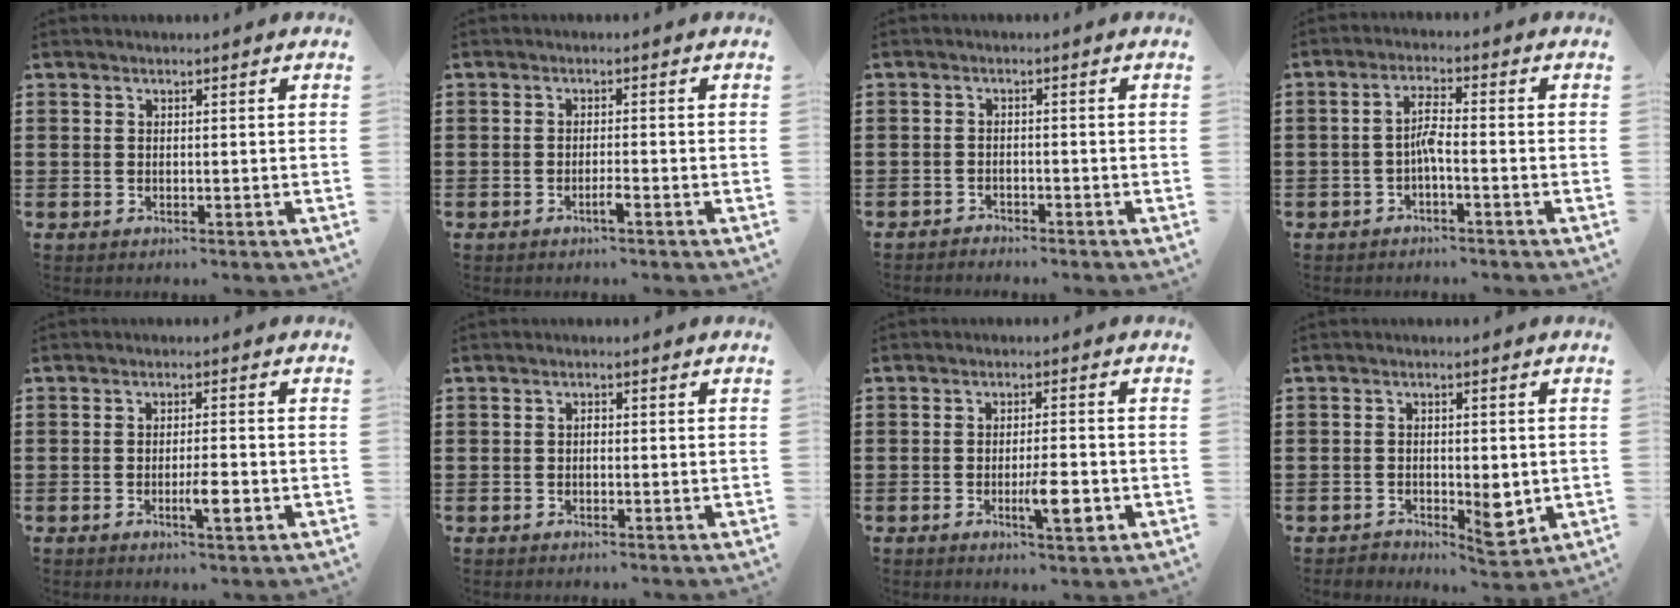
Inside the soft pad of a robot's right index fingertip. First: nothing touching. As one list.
[{"total": 1.7, "force": [-1.0, 0.0, 1.4], "torque": [-0.025, -0.004, -0.018]}, {"total": 1.7, "force": [-1.6, 0.3, -0.3], "torque": [-0.001, 0.003, -0.036]}, {"total": 3.4, "force": [-1.3, 0.4, 3.1], "torque": [-0.066, 0.002, -0.028]}, {"total": 3.8, "force": [-1.6, 0.7, 3.4], "torque": [-0.053, 0.001, -0.026]}, {"total": 0.7, "force": [-0.2, 0.3, 0.6], "torque": [-0.015, -0.005, -0.003]}, {"total": 5.9, "force": [-2.1, 1.3, 5.3], "torque": [-0.096, -0.006, -0.036]}, {"total": 4.2, "force": [-1.5, 2.5, 3.1], "torque": [-0.043, 0.005, -0.026]}]